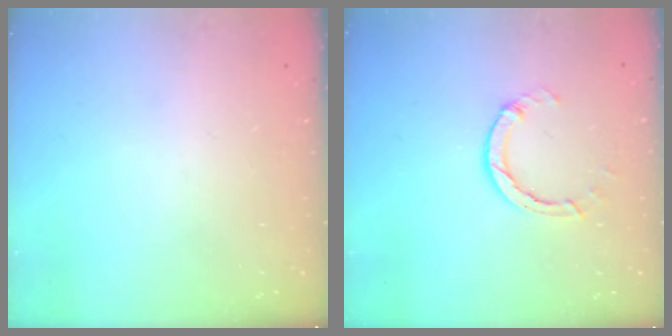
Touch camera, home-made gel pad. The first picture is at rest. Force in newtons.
{"total": 3.5, "press": 3.5, "slide": 0.4}